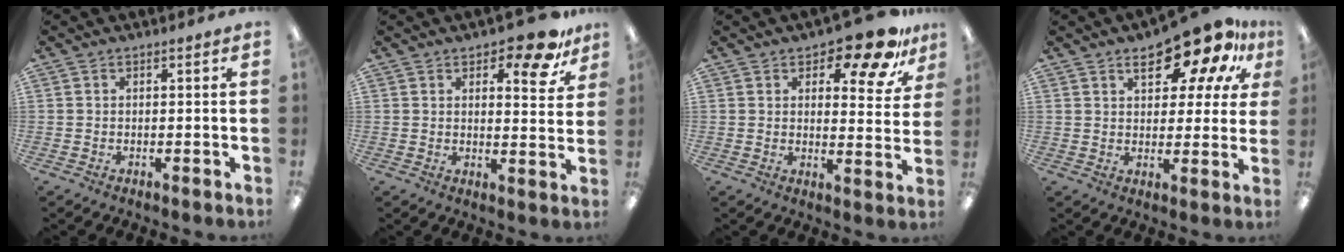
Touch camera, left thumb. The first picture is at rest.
{"total": 9.6, "force": [6.8, 3.4, 5.9], "torque": [-0.068, -0.040, 0.111]}
{"total": 12.1, "force": [8.8, 4.5, 7.1], "torque": [-0.081, -0.057, 0.147]}
{"total": 16.2, "force": [10.3, 6.7, 10.6], "torque": [-0.151, -0.053, 0.170]}